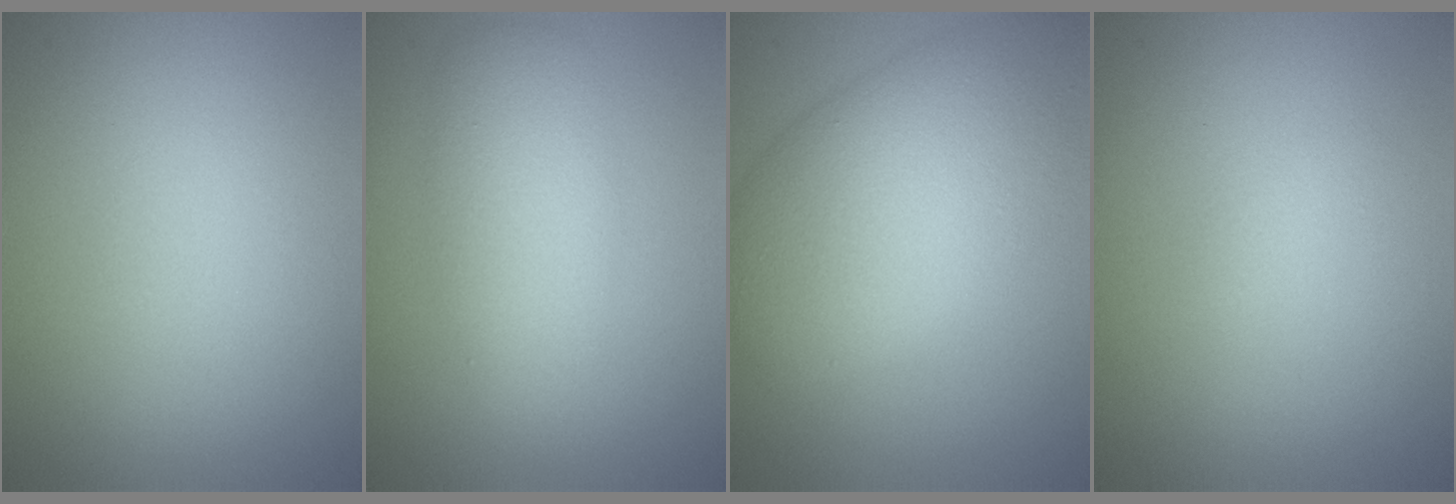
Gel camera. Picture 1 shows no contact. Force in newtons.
{"total": 4.1, "press": 4.1, "slide": 0.1}
{"total": 10.2, "press": 10.2, "slide": 0.3}
{"total": 0.5, "press": 0.5, "slide": 0.0}